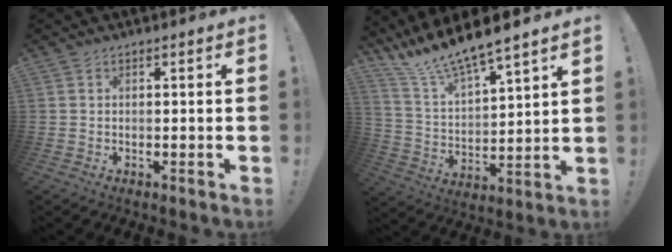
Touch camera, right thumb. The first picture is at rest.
{"total": 11.5, "force": [10.6, 0.1, 4.4], "torque": [-0.108, -0.092, 0.187]}